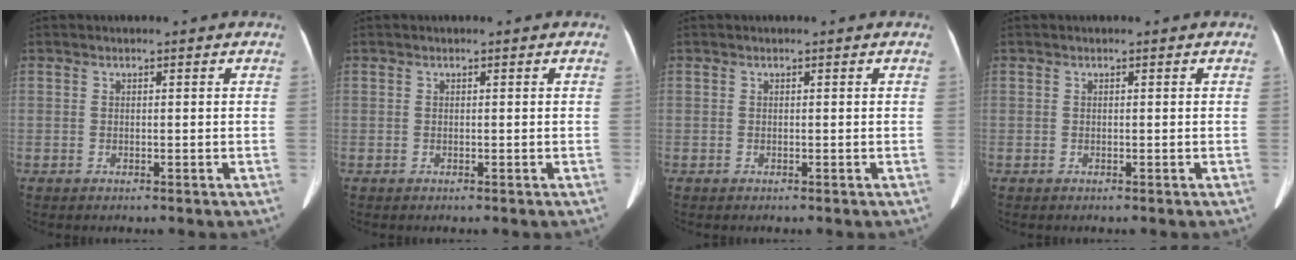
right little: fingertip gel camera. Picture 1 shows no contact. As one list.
[{"total": 0.0}, {"total": 0.0}, {"total": 0.0}]